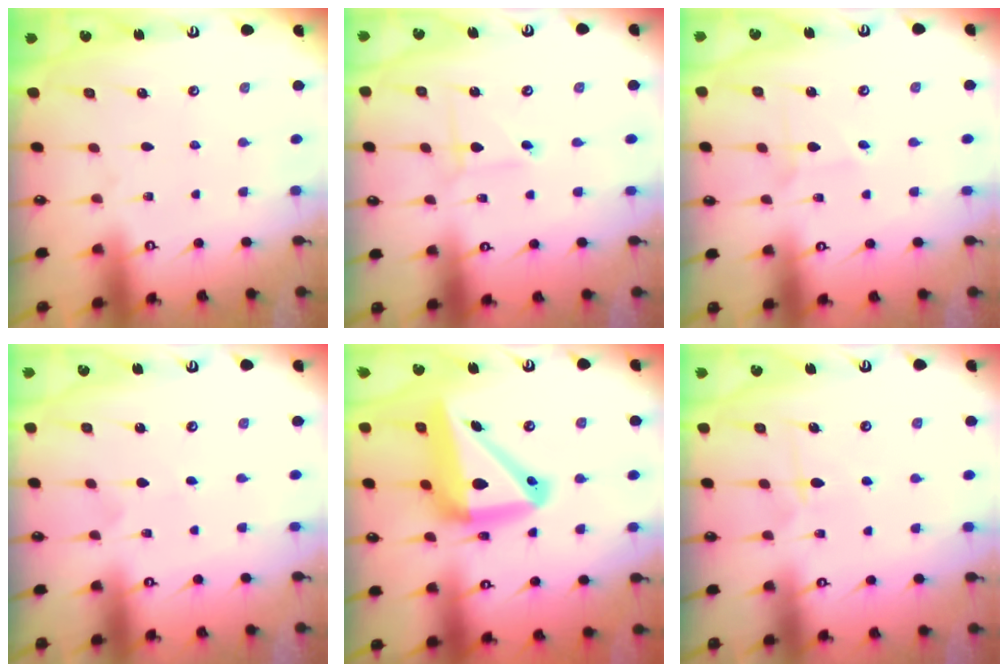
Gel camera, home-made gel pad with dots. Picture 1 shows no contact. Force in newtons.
{"total": 1.0, "press": 1.0, "slide": 0.1}
{"total": 2.2, "press": 2.2, "slide": 0.1}
{"total": 0.0}
{"total": 16.8, "press": 16.6, "slide": 2.3}
{"total": 5.8, "press": 5.7, "slide": 0.7}